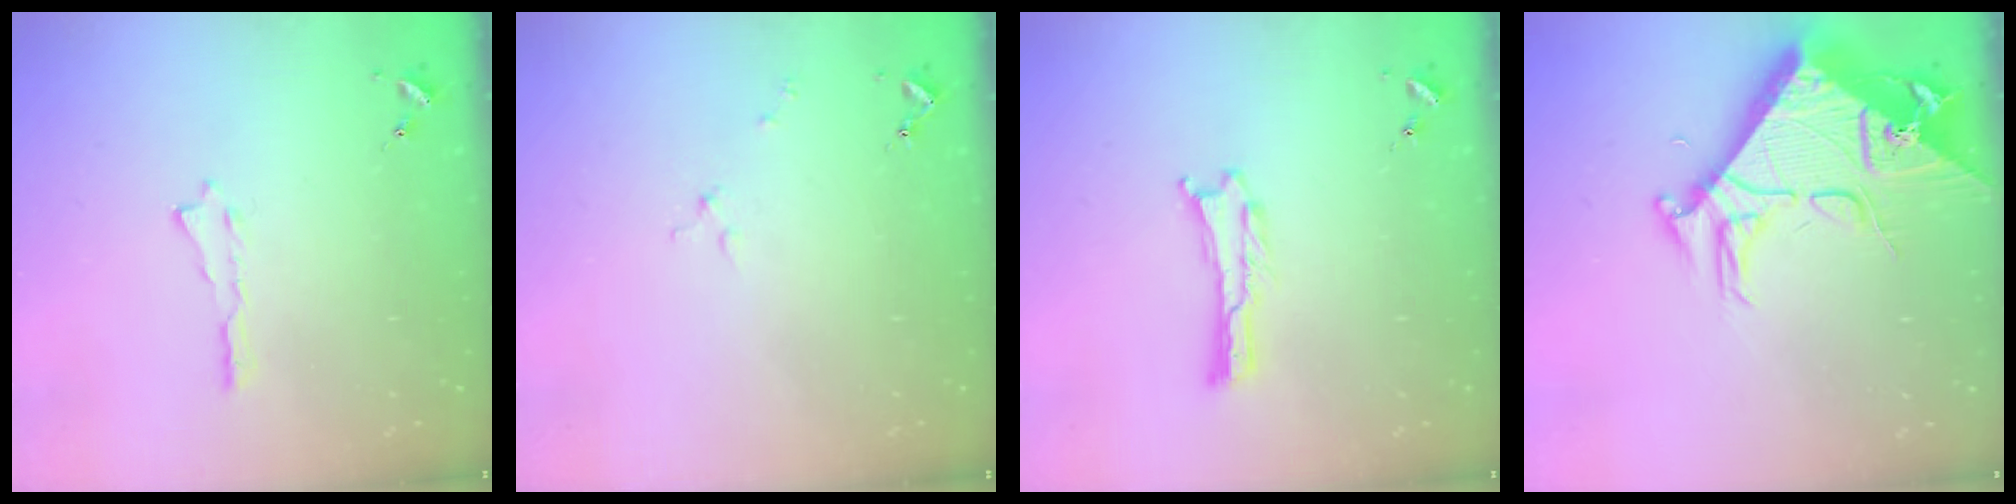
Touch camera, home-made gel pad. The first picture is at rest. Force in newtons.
{"total": 1.7, "press": 1.7, "slide": 0.3}
{"total": 0.0}
{"total": 9.8, "press": 9.8, "slide": 1.1}